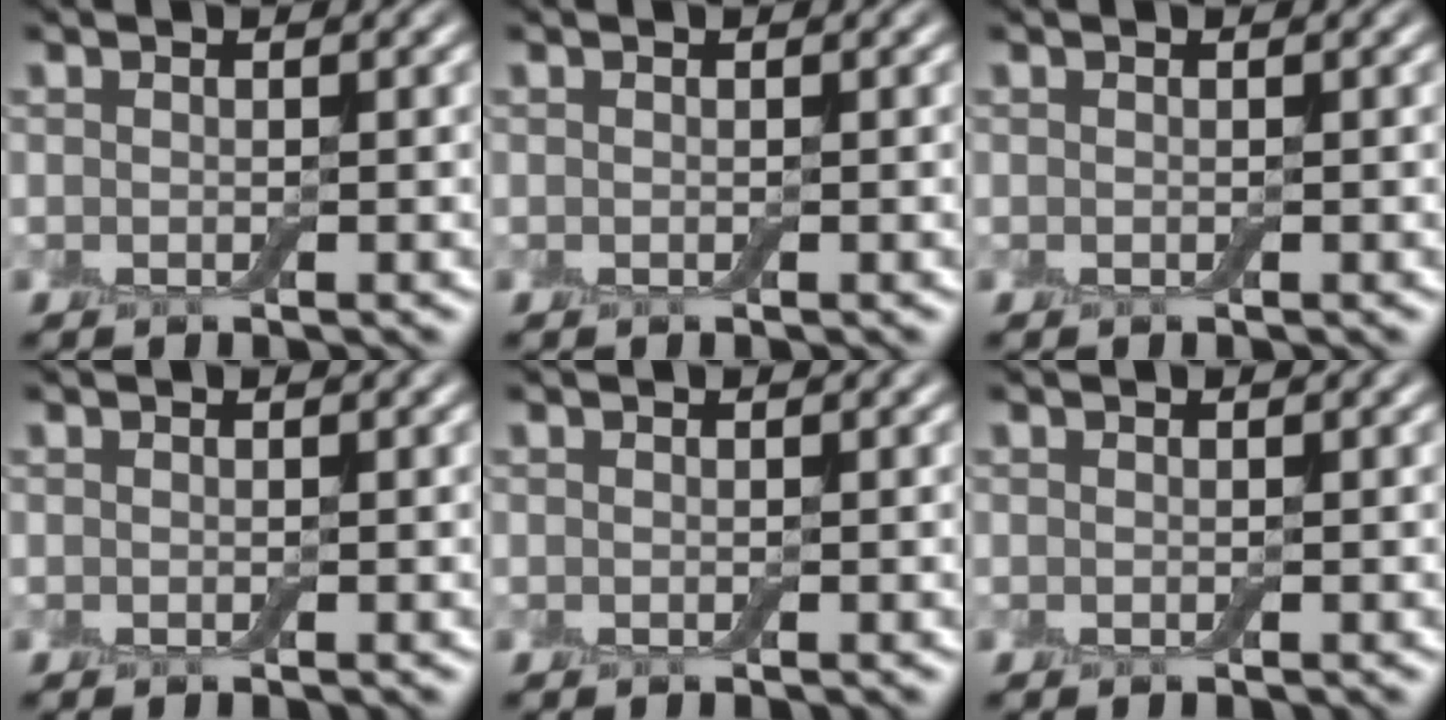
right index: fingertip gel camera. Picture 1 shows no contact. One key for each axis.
{"total": 0.0}
{"total": 0.0}
{"total": 0.0}
{"total": 0.0}
{"total": 0.0}